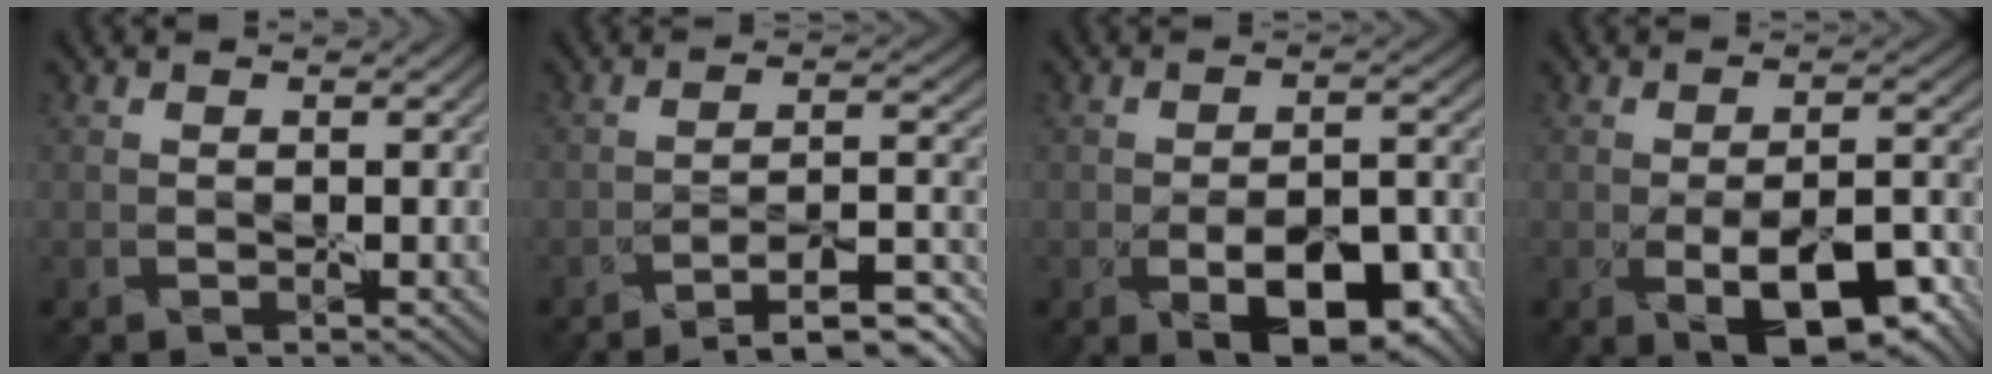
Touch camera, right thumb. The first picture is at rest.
{"total": 8.4, "force": [-7.2, 0.4, 4.5], "torque": [-0.053, 0.023, -0.112]}
{"total": 8.4, "force": [-4.1, 3.7, 6.3], "torque": [-0.091, -0.007, -0.057]}
{"total": 9.0, "force": [-4.1, 3.5, 7.3], "torque": [-0.114, -0.010, -0.054]}